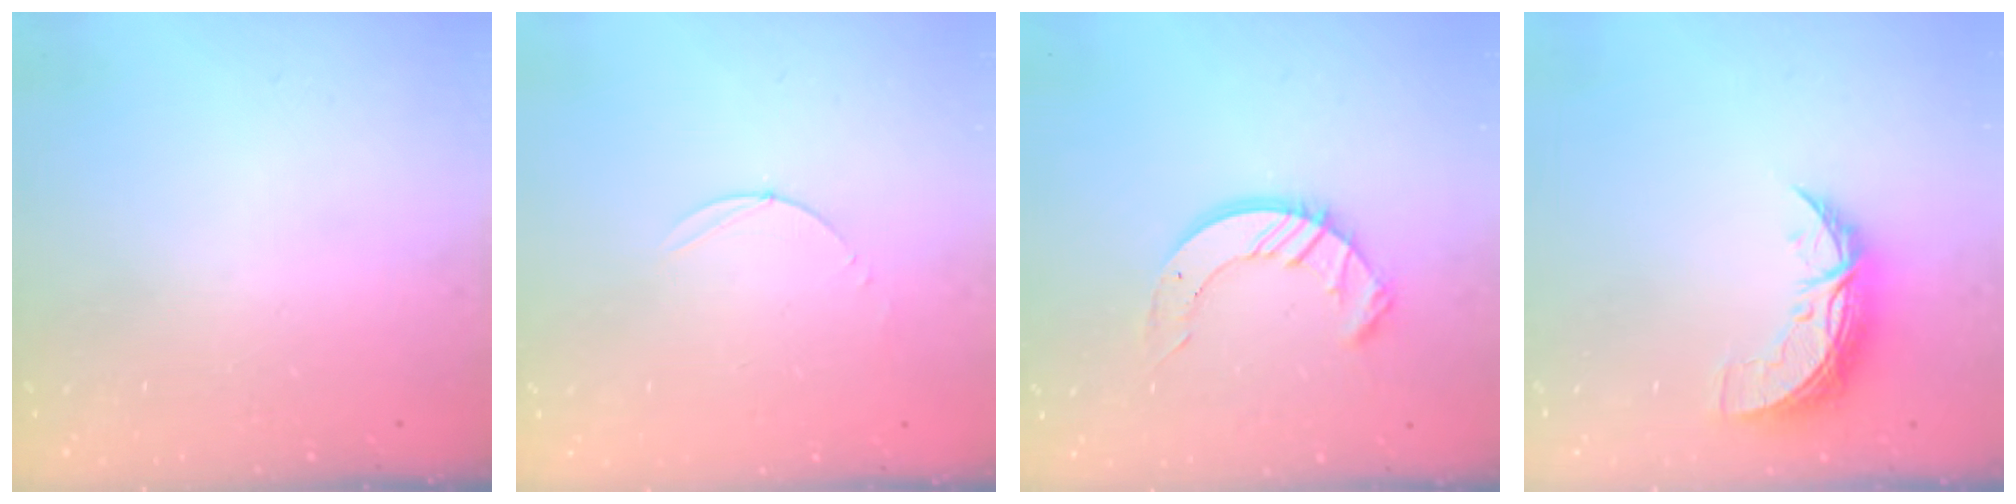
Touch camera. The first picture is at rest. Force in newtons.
{"total": 2.8, "press": 2.8, "slide": 0.3}
{"total": 10.2, "press": 10.1, "slide": 1.0}
{"total": 8.6, "press": 8.6, "slide": 0.1}